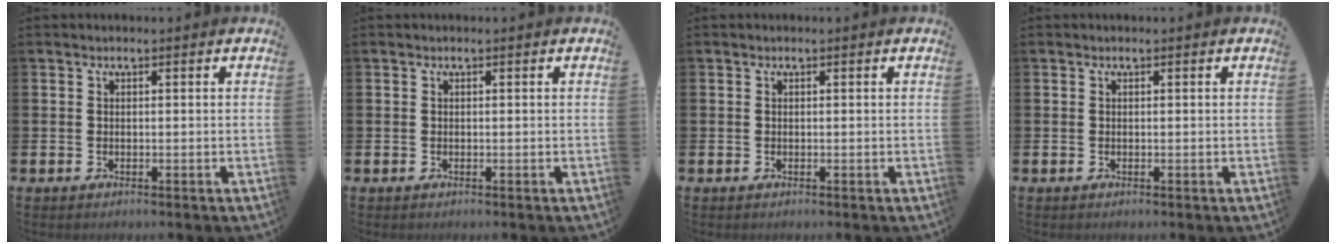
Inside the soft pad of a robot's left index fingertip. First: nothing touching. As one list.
[{"total": 0.0}, {"total": 0.0}, {"total": 0.0}]